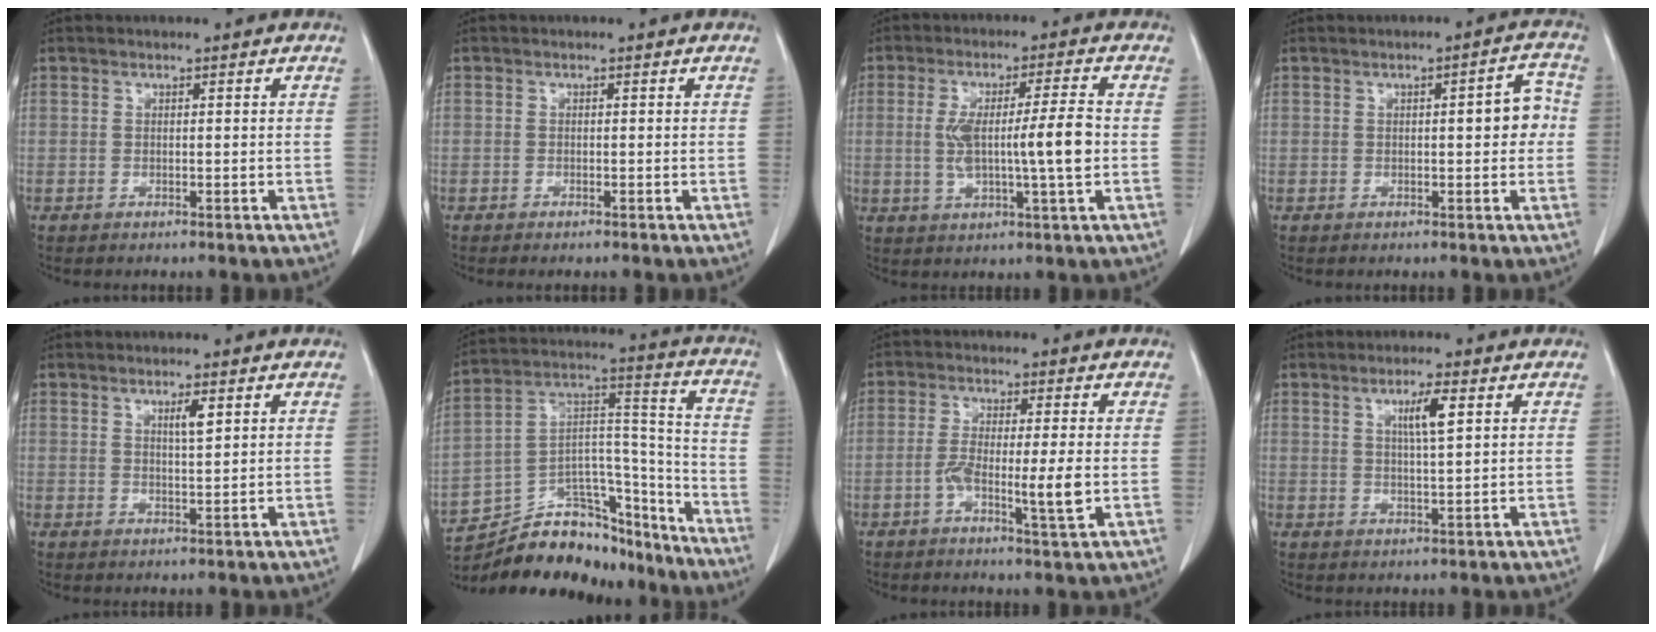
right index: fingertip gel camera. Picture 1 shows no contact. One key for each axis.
{"total": 0.6, "fx": -0.5, "fy": 0.0, "fz": 0.3, "tx": -0.010, "ty": -0.002, "tz": -0.008}
{"total": 9.8, "fx": -0.5, "fy": 0.3, "fz": 9.8, "tx": -0.177, "ty": 0.007, "tz": -0.007}
{"total": 4.6, "fx": 0.1, "fy": 1.4, "fz": 4.4, "tx": -0.050, "ty": 0.015, "tz": -0.003}
{"total": 2.5, "fx": 1.2, "fy": 0.2, "fz": 2.1, "tx": -0.039, "ty": -0.003, "tz": 0.021}
{"total": 22.3, "fx": -19.5, "fy": 7.4, "fz": 7.8, "tx": -0.134, "ty": 0.037, "tz": -0.312}
{"total": 6.9, "fx": -1.6, "fy": 0.4, "fz": 6.7, "tx": -0.118, "ty": -0.007, "tz": -0.030}
{"total": 4.3, "fx": 1.6, "fy": 0.1, "fz": 4.0, "tx": -0.068, "ty": -0.002, "tz": 0.027}